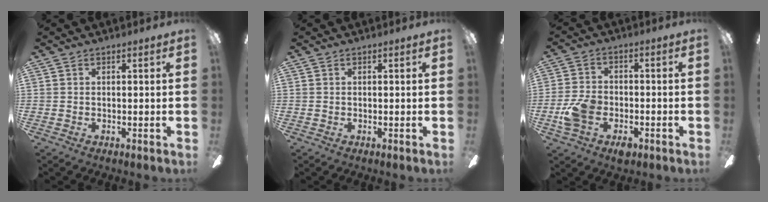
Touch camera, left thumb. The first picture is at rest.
{"total": 0.0}
{"total": 7.9, "force": [-2.8, 5.6, 4.8], "torque": [-0.088, 0.021, -0.050]}